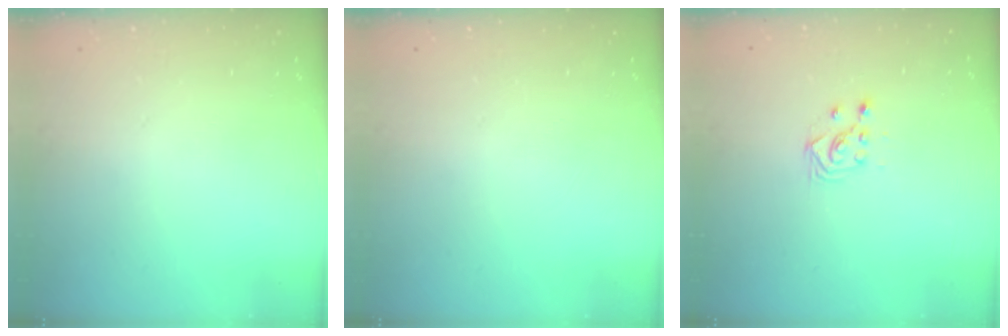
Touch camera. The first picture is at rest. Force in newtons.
{"total": 0.0}
{"total": 3.2, "press": 3.1, "slide": 0.9}